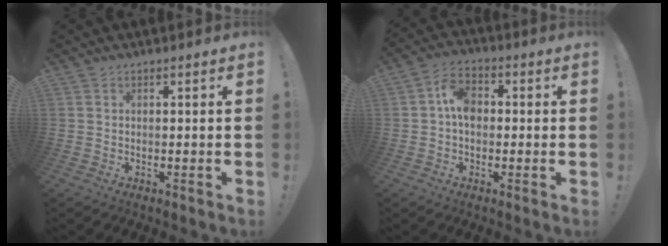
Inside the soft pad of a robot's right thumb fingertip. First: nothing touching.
{"total": 7.9, "force": [0.4, 5.8, 5.4], "torque": [-0.094, 0.011, 0.010]}